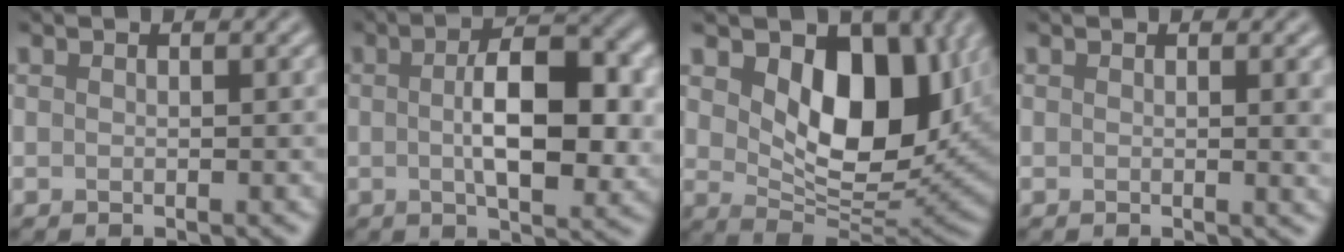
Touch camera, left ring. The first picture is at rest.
{"total": 8.2, "force": [0.2, 3.6, 7.3], "torque": [-0.114, 0.000, 0.001]}
{"total": 10.1, "force": [3.2, 6.0, 7.5], "torque": [-0.115, -0.019, 0.051]}
{"total": 1.7, "force": [0.3, 0.5, 1.6], "torque": [-0.012, -0.001, 0.001]}